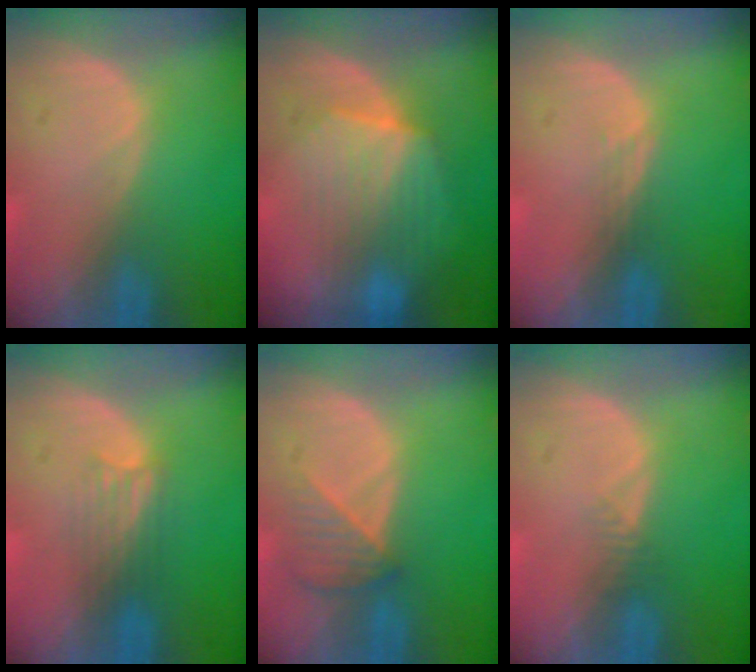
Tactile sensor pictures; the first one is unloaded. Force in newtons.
{"total": 7.0, "press": 6.9, "slide": 1.3}
{"total": 1.1, "press": 0.9, "slide": 0.7}
{"total": 3.2, "press": 2.9, "slide": 1.5}
{"total": 3.4, "press": 3.4, "slide": 0.7}
{"total": 1.2, "press": 1.0, "slide": 0.6}